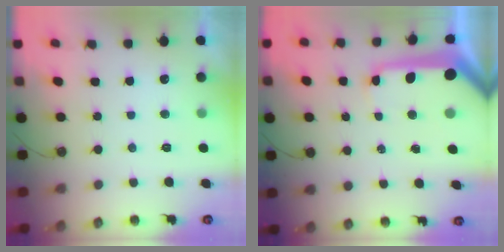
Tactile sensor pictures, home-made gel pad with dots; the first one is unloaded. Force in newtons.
{"total": 16.5, "press": 16.4, "slide": 1.9}